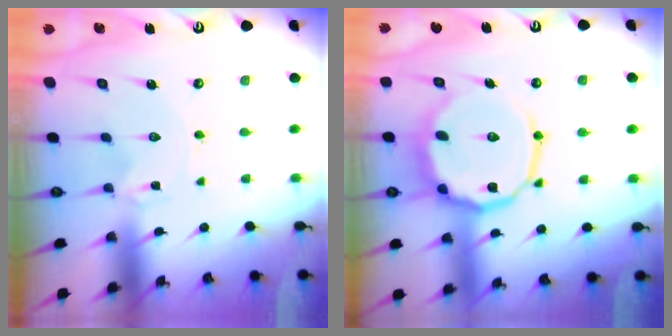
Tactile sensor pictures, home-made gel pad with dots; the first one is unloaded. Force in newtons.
{"total": 14.2, "press": 14.0, "slide": 1.8}